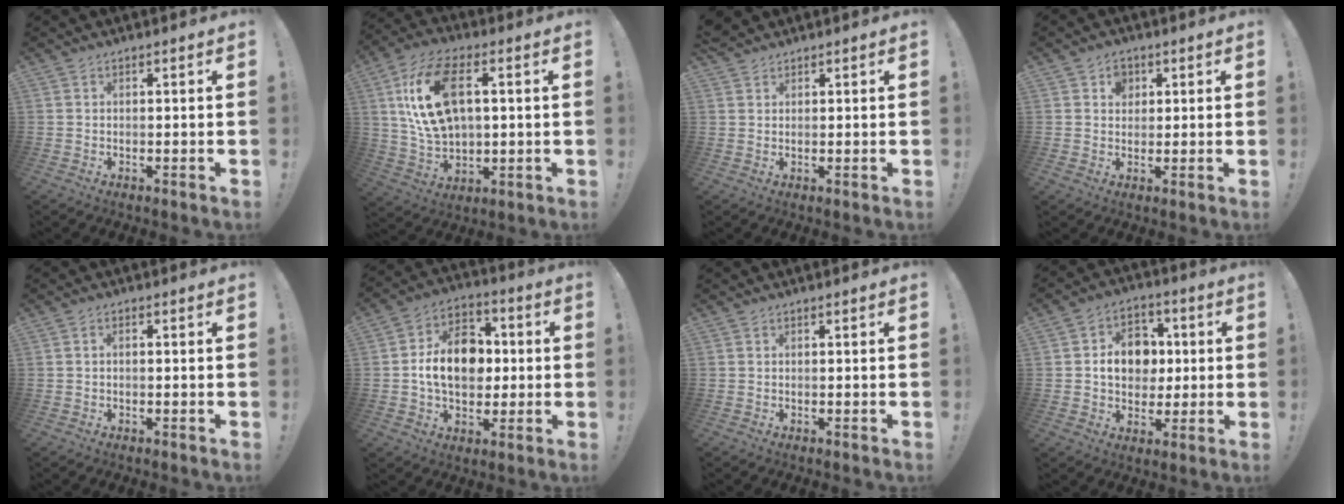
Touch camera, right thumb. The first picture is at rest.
{"total": 16.9, "force": [4.5, 9.9, 13.0], "torque": [-0.241, -0.001, 0.079]}
{"total": 2.6, "force": [2.4, 1.0, 0.3], "torque": [0.000, -0.011, 0.046]}
{"total": 5.1, "force": [2.1, 4.2, 1.8], "torque": [-0.016, -0.006, 0.035]}
{"total": 0.9, "force": [-0.4, 0.3, 0.8], "torque": [-0.017, 0.003, -0.006]}
{"total": 15.4, "force": [0.1, 11.3, 10.5], "torque": [-0.172, 0.013, 0.007]}
{"total": 0.0}
{"total": 12.3, "force": [1.2, 10.1, 6.9], "torque": [-0.097, 0.008, 0.031]}